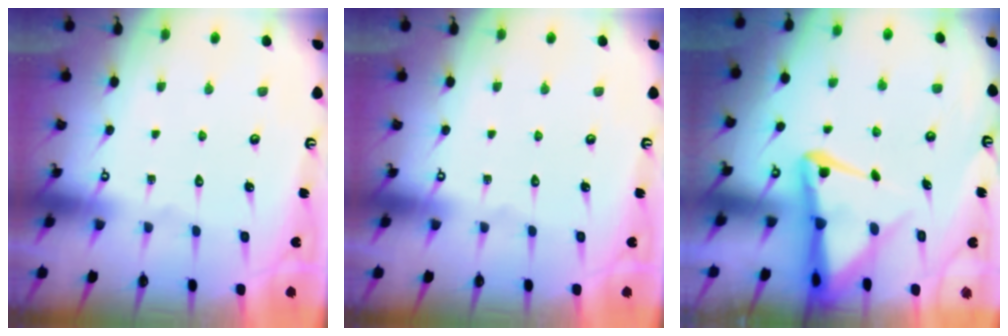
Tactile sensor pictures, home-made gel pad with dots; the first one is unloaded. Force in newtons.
{"total": 0.0}
{"total": 7.0, "press": 6.9, "slide": 1.3}